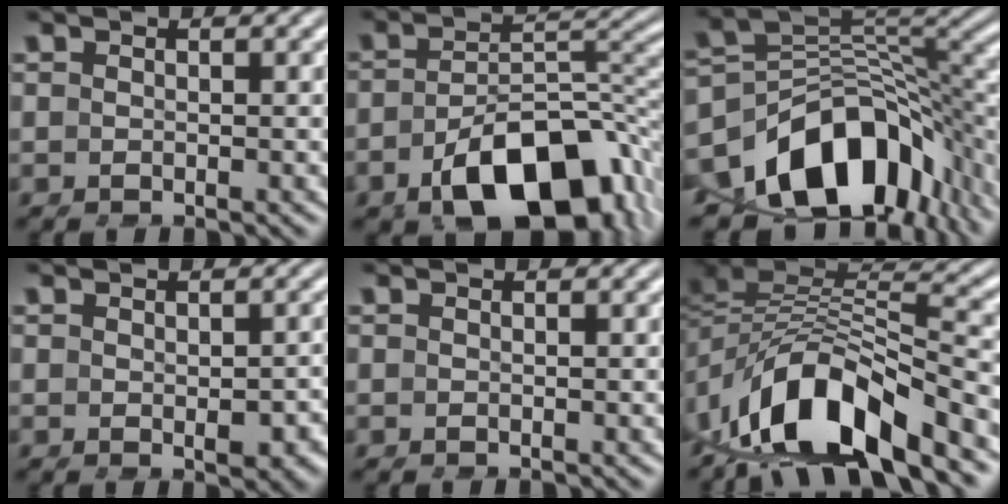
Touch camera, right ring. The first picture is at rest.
{"total": 10.0, "force": [-4.2, 5.2, 7.4], "torque": [-0.087, -0.016, -0.054]}
{"total": 15.3, "force": [-4.3, 10.1, 10.8], "torque": [-0.177, -0.041, -0.048]}
{"total": 2.0, "force": [-0.2, 1.2, 1.6], "torque": [-0.014, -0.004, -0.001]}
{"total": 0.0}
{"total": 10.3, "force": [-2.3, 6.6, 7.5], "torque": [-0.132, -0.021, -0.032]}